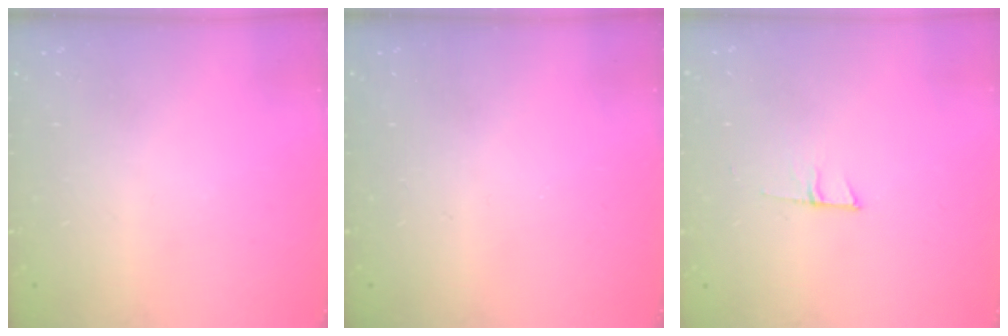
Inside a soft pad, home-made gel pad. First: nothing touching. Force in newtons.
{"total": 0.0}
{"total": 5.6, "press": 5.0, "slide": 2.6}